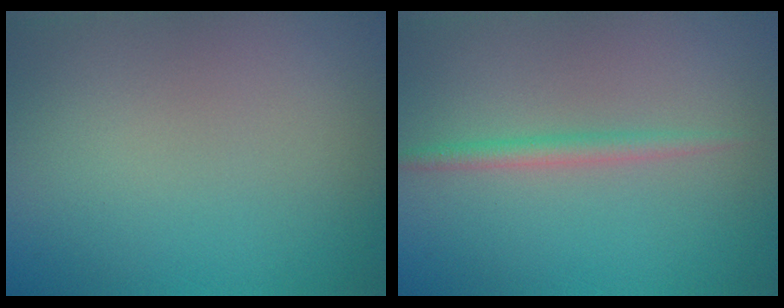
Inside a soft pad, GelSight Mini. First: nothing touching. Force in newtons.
{"total": 1.7, "press": 1.7, "slide": 0.1}